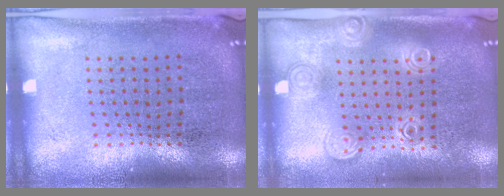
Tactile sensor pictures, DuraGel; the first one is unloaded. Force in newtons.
{"total": 1.5, "press": 1.4, "slide": 0.7}